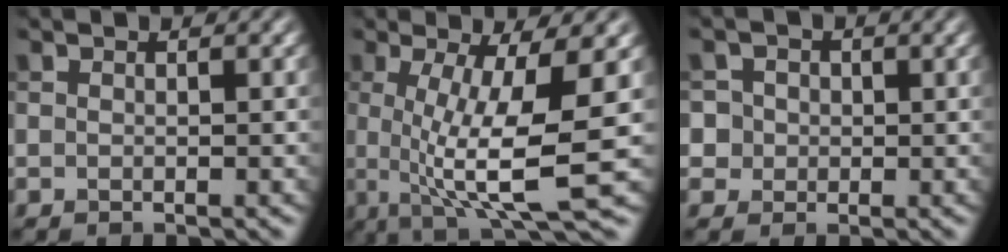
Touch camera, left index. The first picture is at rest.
{"total": 9.9, "force": [-0.5, 2.3, 9.6], "torque": [-0.150, -0.007, -0.009]}
{"total": 4.1, "force": [0.9, 3.9, 1.1], "torque": [-0.010, 0.022, 0.005]}